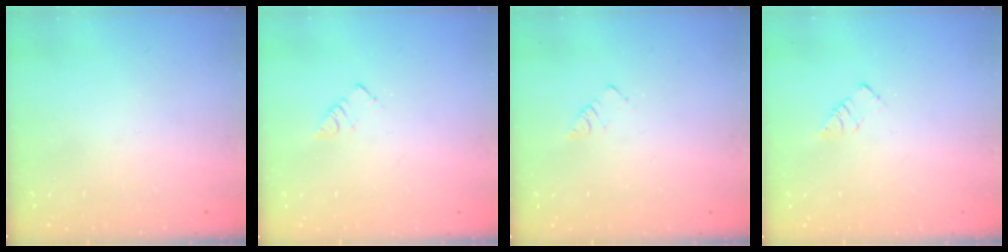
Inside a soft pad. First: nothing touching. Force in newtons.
{"total": 2.9, "press": 2.9, "slide": 0.2}
{"total": 2.3, "press": 2.3, "slide": 0.4}
{"total": 3.3, "press": 3.3, "slide": 0.3}